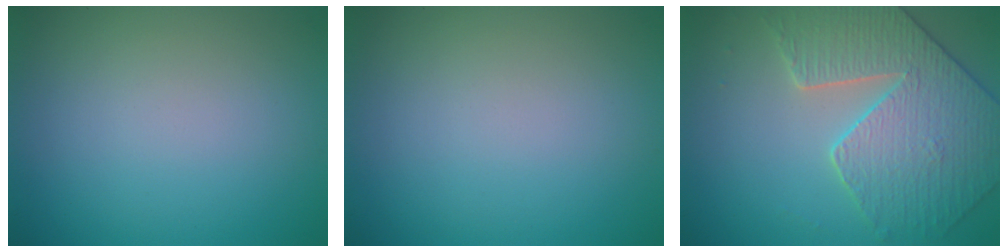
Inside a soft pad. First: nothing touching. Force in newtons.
{"total": 0.0}
{"total": 4.8, "press": 4.7, "slide": 0.8}